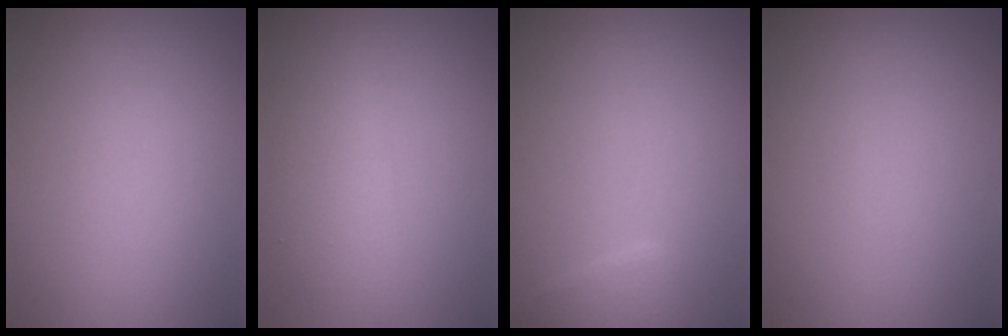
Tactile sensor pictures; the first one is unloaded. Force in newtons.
{"total": 2.8, "press": 2.8, "slide": 0.1}
{"total": 1.8, "press": 1.8, "slide": 0.1}
{"total": 0.0}